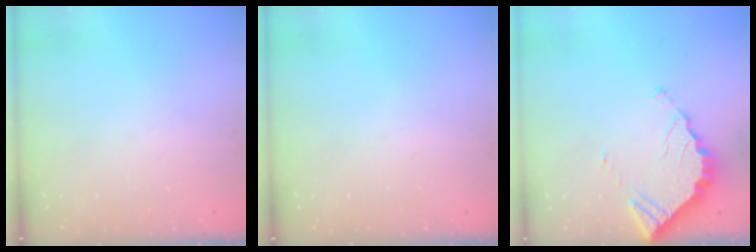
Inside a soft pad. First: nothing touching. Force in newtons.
{"total": 0.0}
{"total": 3.9, "press": 3.9, "slide": 0.3}